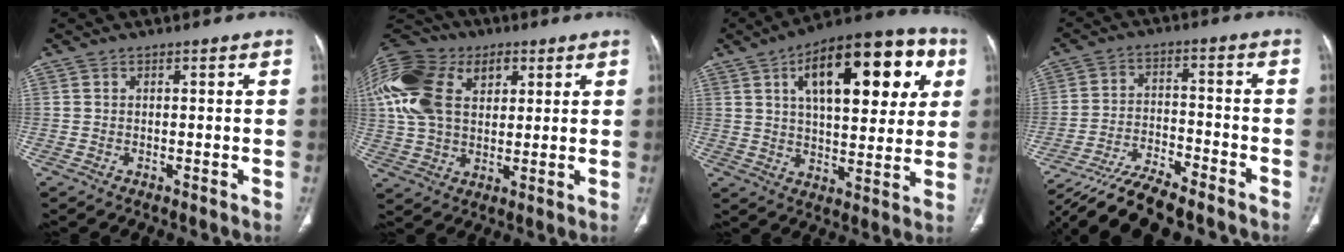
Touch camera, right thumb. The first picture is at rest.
{"total": 22.9, "force": [7.4, 15.3, 15.4], "torque": [-0.328, 0.032, 0.133]}
{"total": 24.3, "force": [8.5, 11.0, 20.0], "torque": [-0.256, 0.007, 0.123]}
{"total": 14.6, "force": [-13.1, 2.5, 5.9], "torque": [-0.112, 0.051, -0.220]}